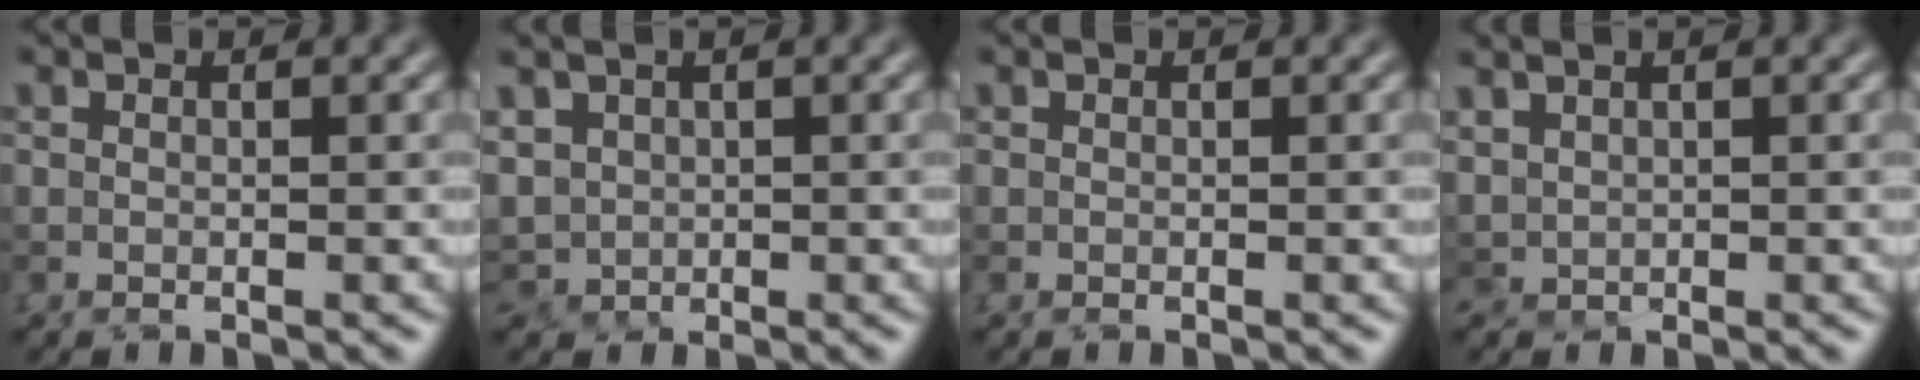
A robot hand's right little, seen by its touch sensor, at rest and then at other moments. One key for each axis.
{"total": 1.9, "fx": 1.0, "fy": 1.6, "fz": -0.3, "tx": -0.004, "ty": 0.003, "tz": 0.035}
{"total": 0.0}
{"total": 1.4, "fx": 1.3, "fy": 0.2, "fz": -0.5, "tx": 0.011, "ty": 0.006, "tz": 0.033}